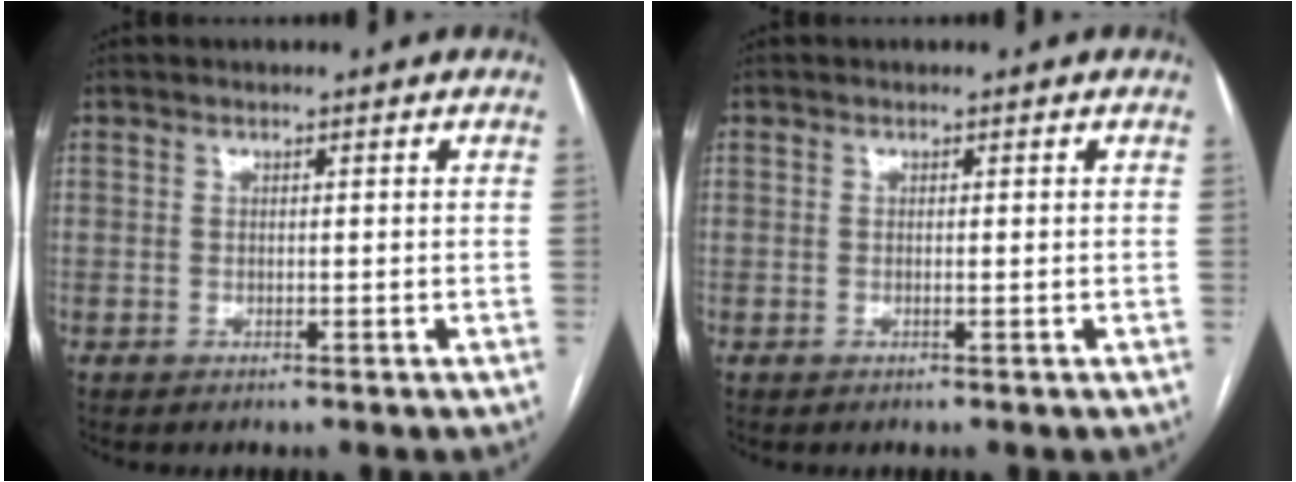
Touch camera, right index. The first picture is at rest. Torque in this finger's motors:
{"motor_torque": [0.01, -0.01, 0.00, 0.00]}